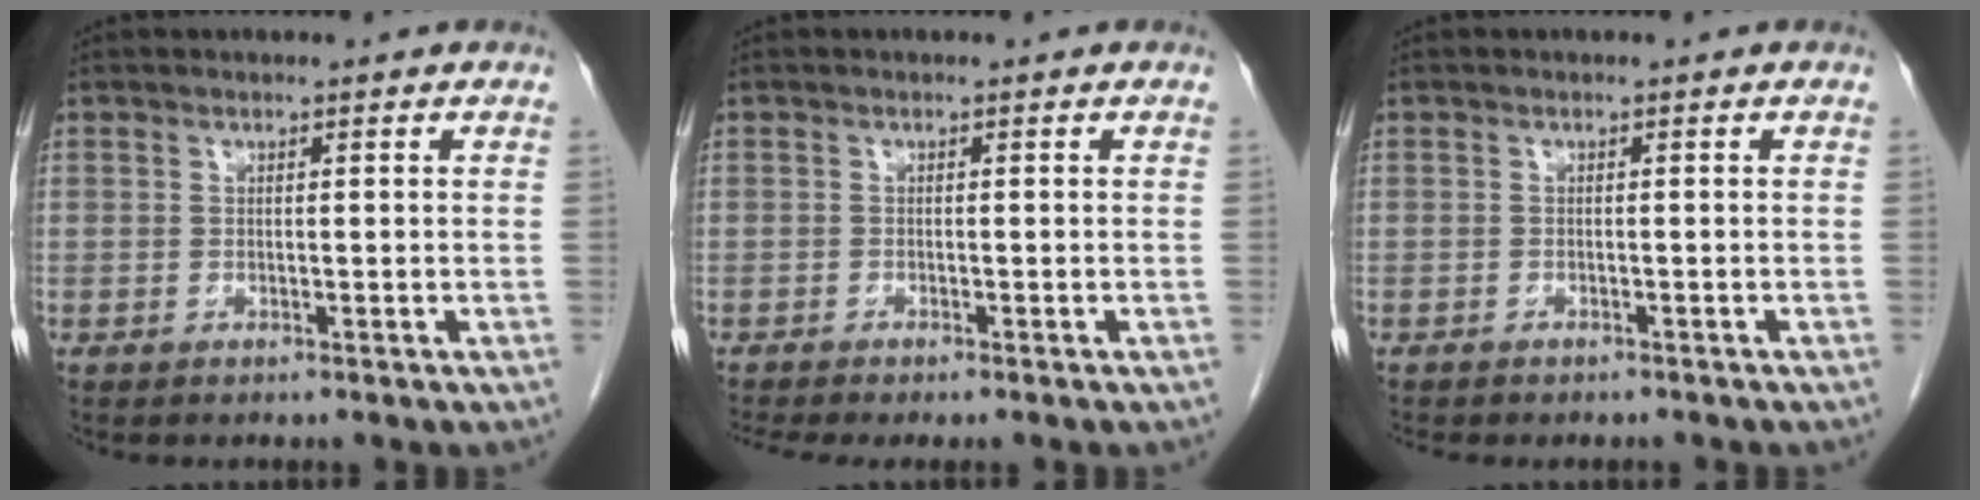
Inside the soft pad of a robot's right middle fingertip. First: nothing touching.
{"total": 2.4, "force": [-1.9, 0.2, 1.4], "torque": [-0.023, -0.010, -0.029]}
{"total": 3.4, "force": [-3.0, 0.9, 1.2], "torque": [-0.021, -0.007, -0.034]}